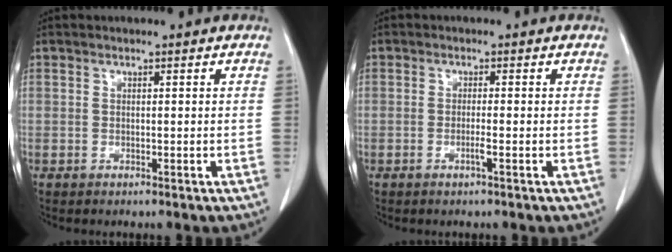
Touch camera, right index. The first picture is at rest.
{"total": 1.4, "force": [-0.6, -0.3, 1.2], "torque": [-0.024, -0.002, -0.012]}